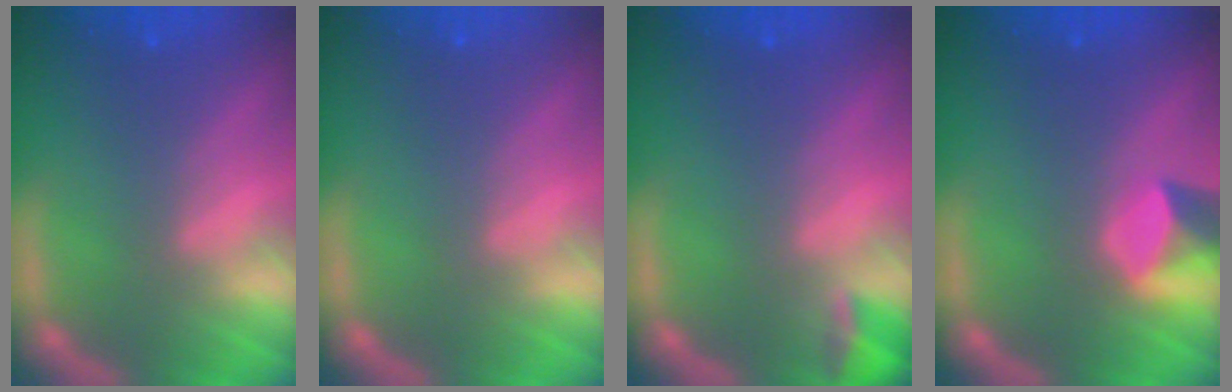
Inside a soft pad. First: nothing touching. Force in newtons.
{"total": 0.0}
{"total": 1.9}
{"total": 3.0}